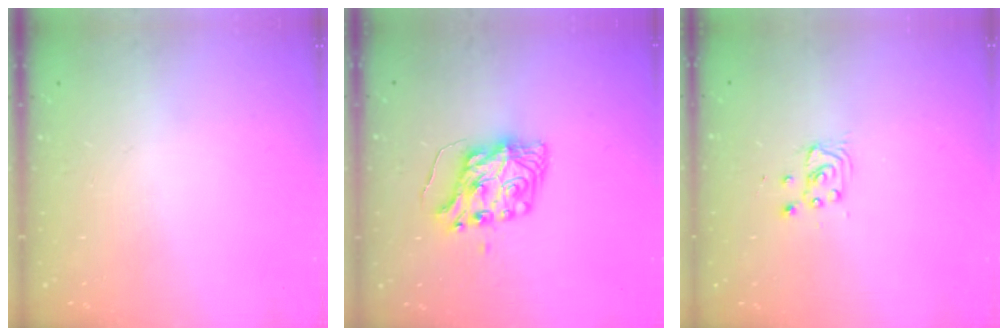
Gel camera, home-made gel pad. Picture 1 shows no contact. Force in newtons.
{"total": 8.4, "press": 8.3, "slide": 0.5}
{"total": 2.9, "press": 2.9, "slide": 0.4}